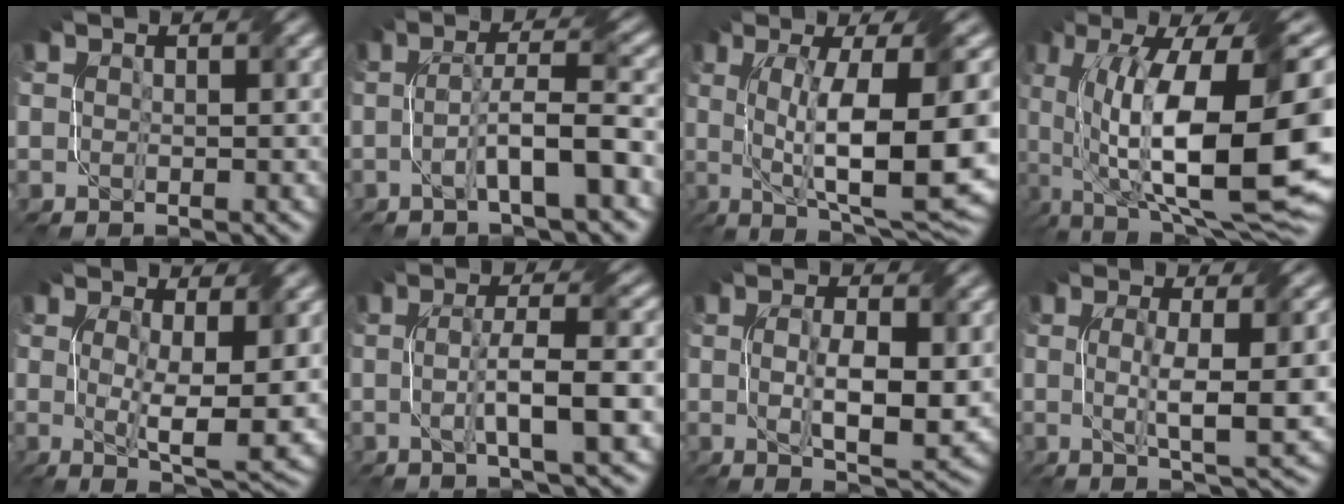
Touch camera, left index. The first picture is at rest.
{"total": 5.2, "force": [-1.7, 0.6, 4.9], "torque": [-0.083, 0.015, -0.032]}
{"total": 12.4, "force": [0.0, 2.9, 12.0], "torque": [-0.193, -0.008, 0.011]}
{"total": 17.8, "force": [-0.5, 7.1, 16.3], "torque": [-0.286, 0.002, 0.004]}
{"total": 5.9, "force": [0.7, 1.3, 5.7], "torque": [-0.095, -0.015, 0.016]}
{"total": 5.9, "force": [-0.8, 0.8, 5.8], "torque": [-0.092, 0.005, -0.014]}
{"total": 5.5, "force": [-0.1, 1.6, 5.3], "torque": [-0.092, -0.008, 0.004]}
{"total": 5.4, "force": [-0.1, 0.9, 5.3], "torque": [-0.089, -0.003, -0.002]}